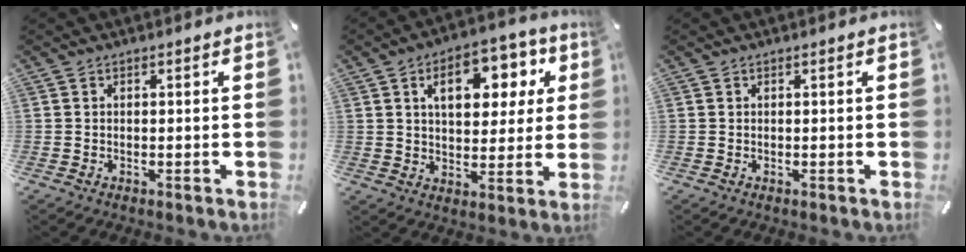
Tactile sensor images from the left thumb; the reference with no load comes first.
{"total": 13.7, "force": [5.3, 8.5, 9.2], "torque": [-0.130, -0.008, 0.086]}
{"total": 0.0}